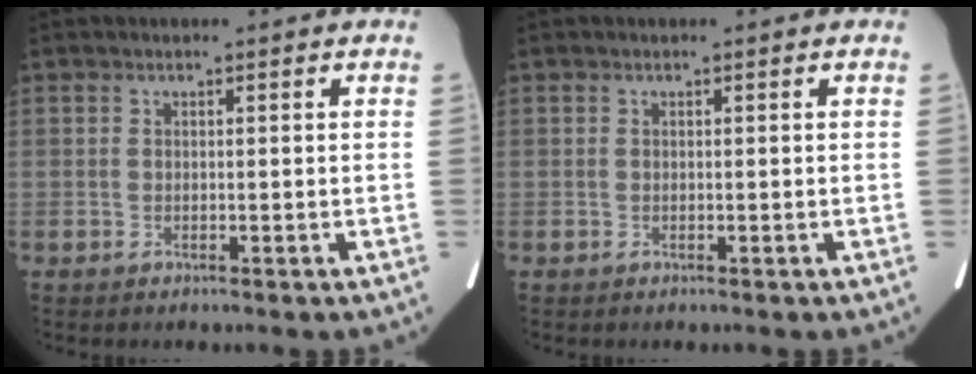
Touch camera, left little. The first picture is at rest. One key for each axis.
{"total": 0.0}